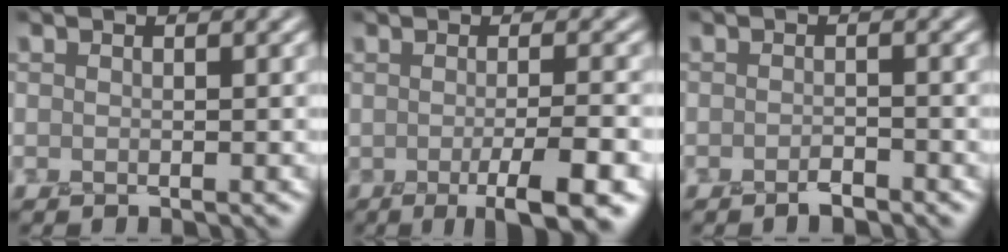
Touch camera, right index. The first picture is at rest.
{"total": 6.6, "force": [-2.5, 1.6, 5.9], "torque": [-0.080, -0.011, -0.033]}
{"total": 1.2, "force": [-0.9, 0.3, 0.7], "torque": [-0.012, 0.000, -0.016]}